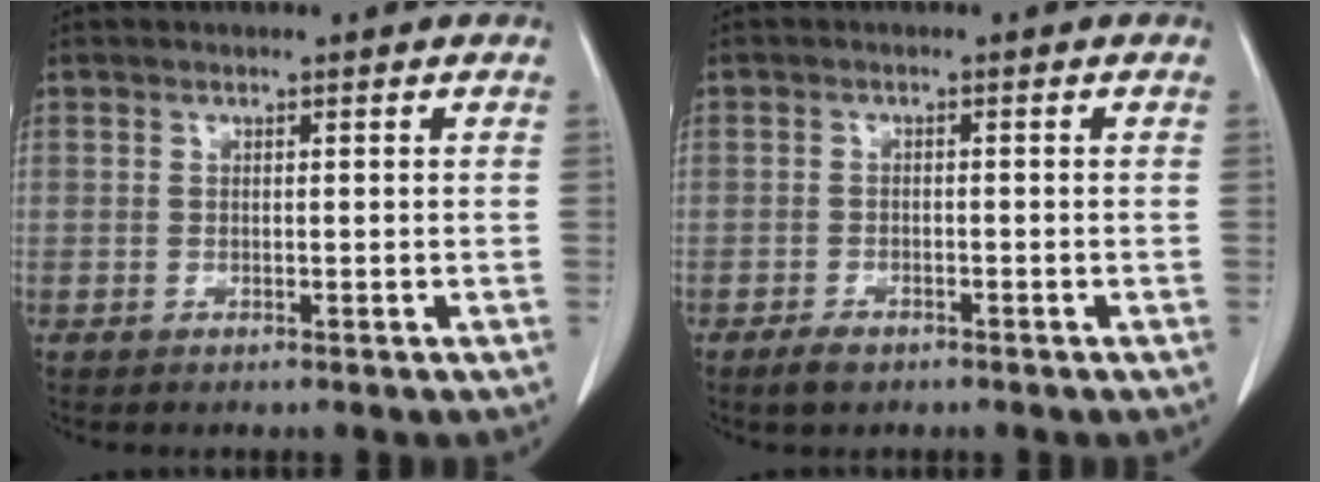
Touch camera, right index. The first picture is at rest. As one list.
[{"total": 2.3, "force": [-1.7, 1.0, 1.2], "torque": [-0.027, -0.003, -0.025]}]